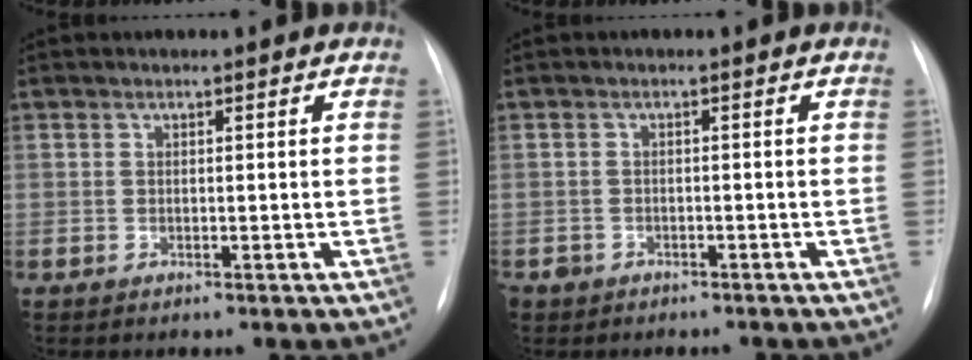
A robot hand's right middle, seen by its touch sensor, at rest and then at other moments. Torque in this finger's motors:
{"motor_torque": [-0.21, -0.18, 0.02, 0.00]}